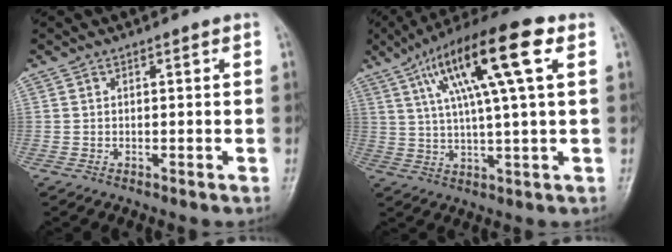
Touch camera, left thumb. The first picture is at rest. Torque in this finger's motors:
{"motor_torque": [0.60, 0.63, 2.01, -0.76, 0.56]}